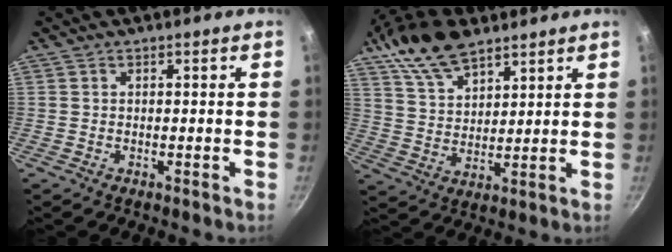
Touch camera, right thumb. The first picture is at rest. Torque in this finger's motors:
{"motor_torque": [0.43, 0.73, -0.04, 0.35, 0.04]}